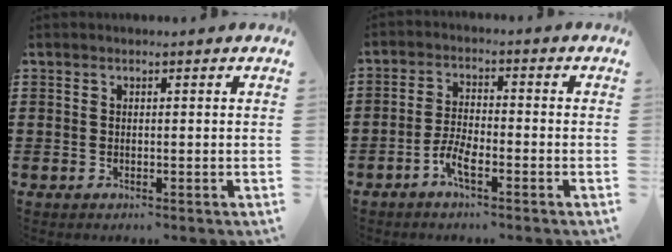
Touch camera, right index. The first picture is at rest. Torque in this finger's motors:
{"motor_torque": [0.41, 0.14, 0.12, 0.08]}